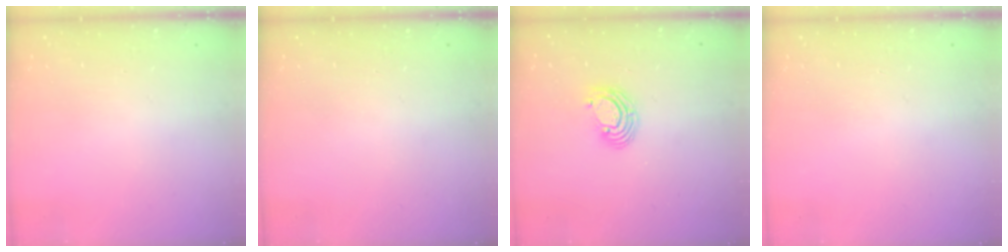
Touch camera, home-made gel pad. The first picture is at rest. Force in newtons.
{"total": 0.0}
{"total": 6.0, "press": 6.0, "slide": 0.4}
{"total": 0.0}